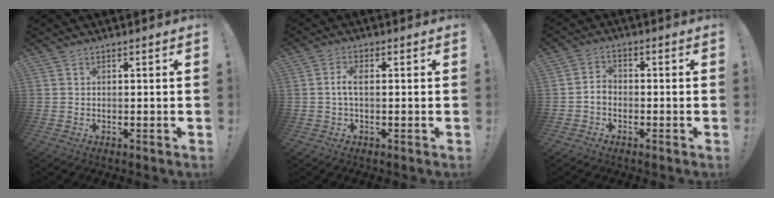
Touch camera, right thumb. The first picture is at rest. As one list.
[{"total": 3.8, "force": [0.1, 1.6, 3.5], "torque": [-0.063, 0.008, 0.002]}, {"total": 3.3, "force": [-1.6, 2.2, 1.8], "torque": [-0.036, 0.012, -0.027]}]